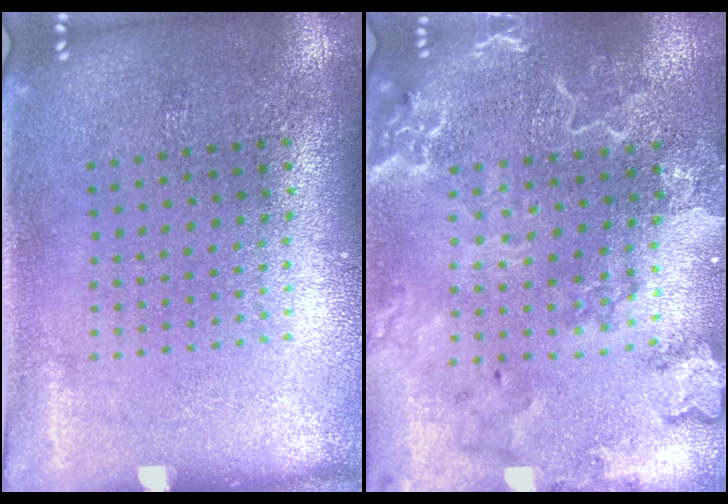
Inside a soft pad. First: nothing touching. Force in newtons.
{"total": 2.7, "press": 2.6, "slide": 0.8}